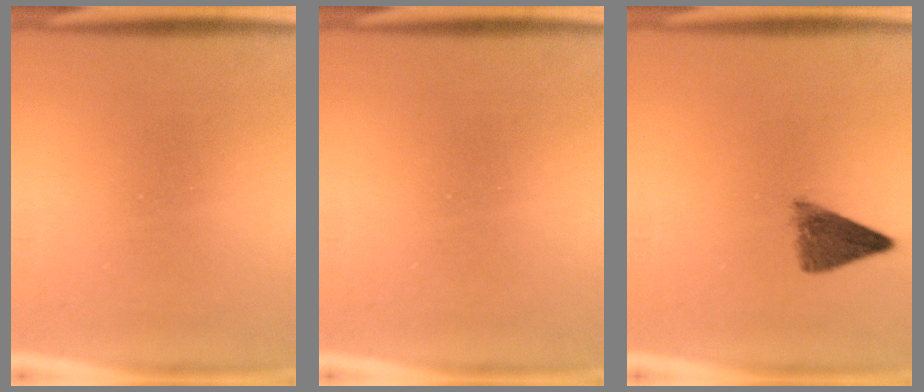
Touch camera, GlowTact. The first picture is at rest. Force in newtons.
{"total": 0.0}
{"total": 4.5}